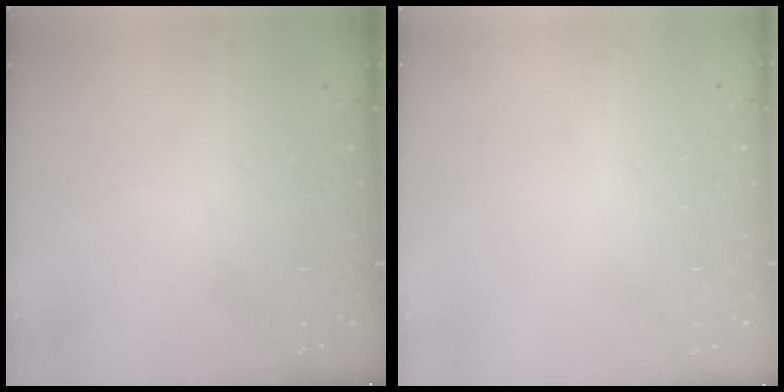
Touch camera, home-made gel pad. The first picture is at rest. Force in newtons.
{"total": 0.0}